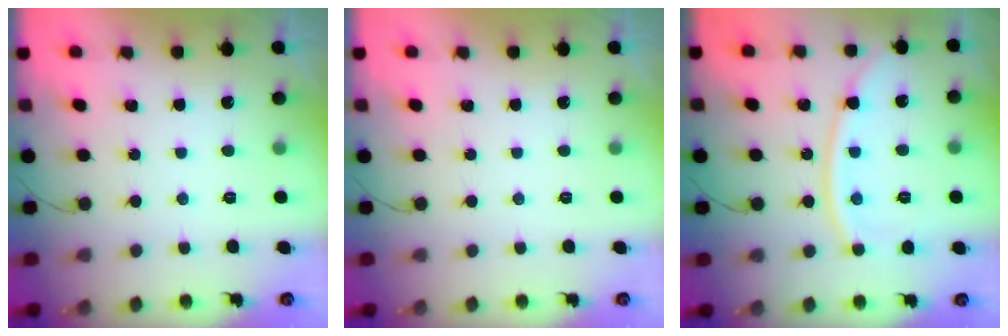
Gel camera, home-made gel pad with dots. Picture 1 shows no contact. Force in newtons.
{"total": 0.0}
{"total": 12.2, "press": 12.1, "slide": 1.4}